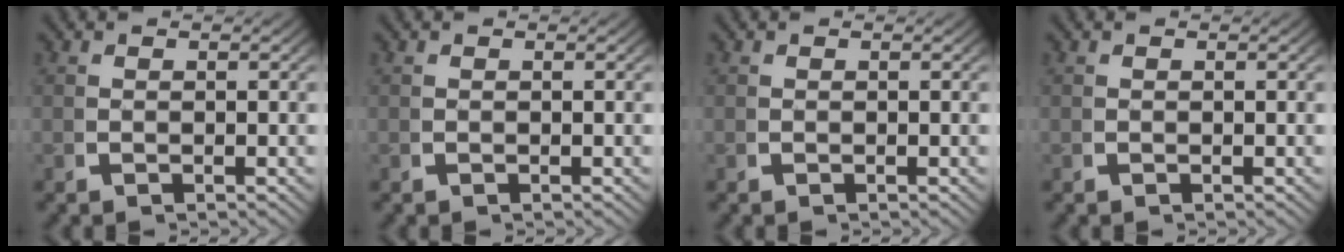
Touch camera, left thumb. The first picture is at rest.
{"total": 0.0}
{"total": 0.0}
{"total": 0.0}